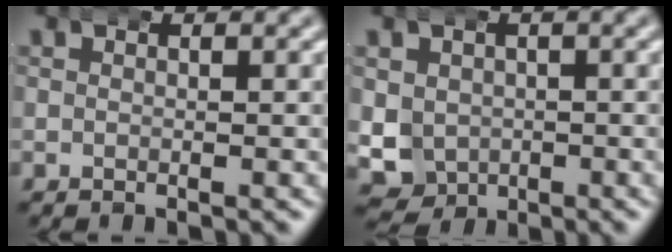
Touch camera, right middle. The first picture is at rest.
{"total": 9.0, "force": [-2.2, 8.2, 3.0], "torque": [-0.072, -0.043, -0.027]}